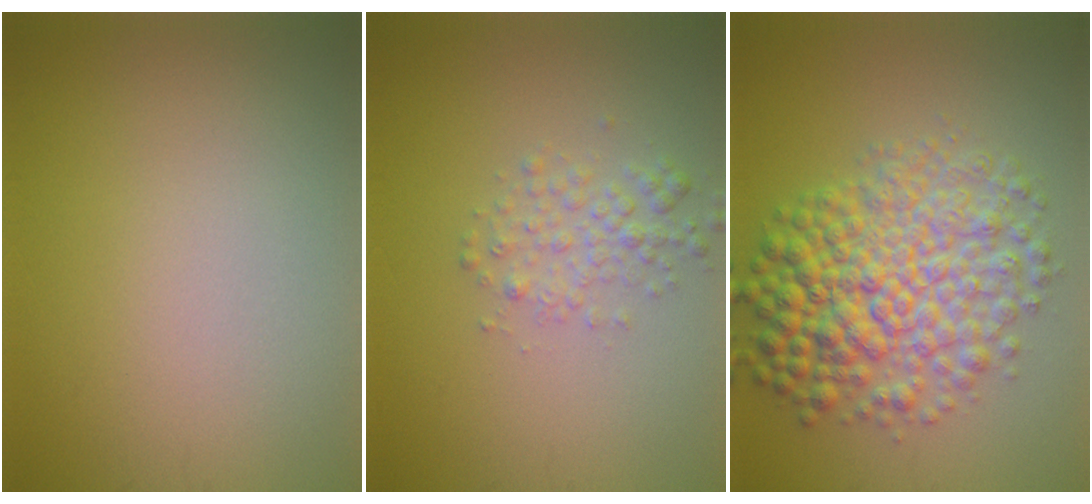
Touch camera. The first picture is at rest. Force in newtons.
{"total": 2.2, "press": 2.2, "slide": 0.1}
{"total": 8.6, "press": 8.6, "slide": 0.1}